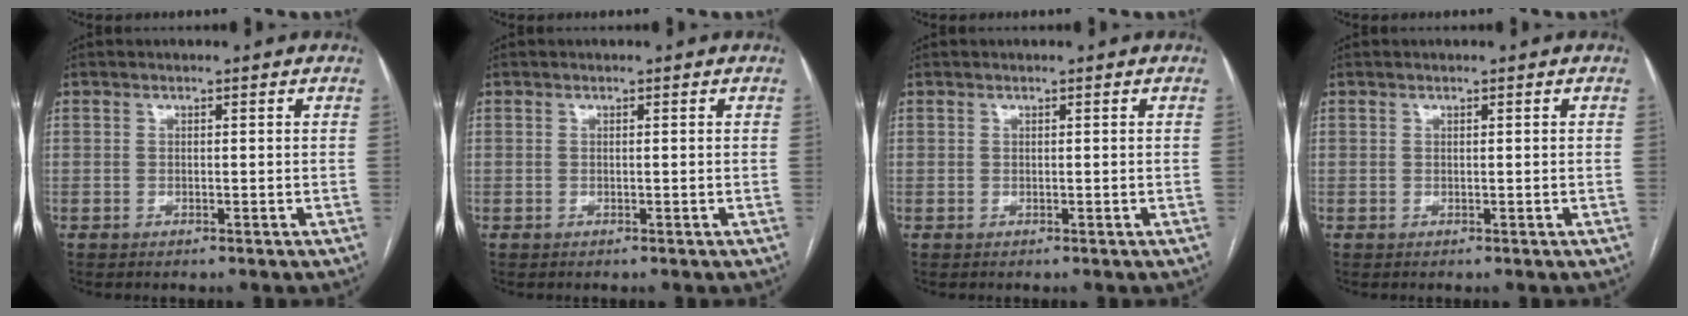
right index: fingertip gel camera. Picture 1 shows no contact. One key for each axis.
{"total": 0.0}
{"total": 0.0}
{"total": 0.0}